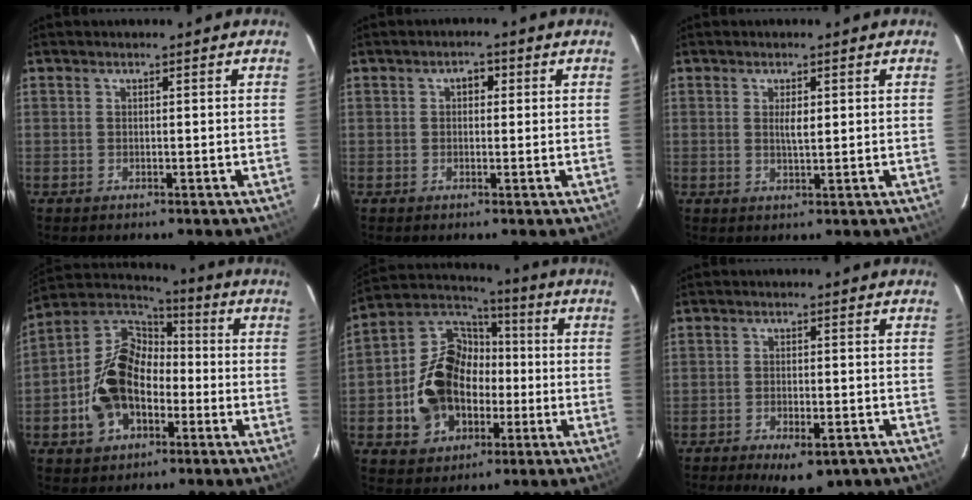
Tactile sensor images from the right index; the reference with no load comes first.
{"total": 2.0, "force": [0.4, 1.6, 1.2], "torque": [-0.016, 0.009, 0.003]}
{"total": 2.1, "force": [0.5, 0.6, 2.0], "torque": [-0.035, 0.000, 0.009]}
{"total": 15.2, "force": [-4.1, 10.9, 9.7], "torque": [-0.215, 0.029, -0.071]}
{"total": 16.7, "force": [-3.0, 13.6, 9.2], "torque": [-0.214, 0.040, -0.039]}
{"total": 8.1, "force": [-5.6, 3.1, 5.0], "torque": [-0.098, -0.016, -0.074]}